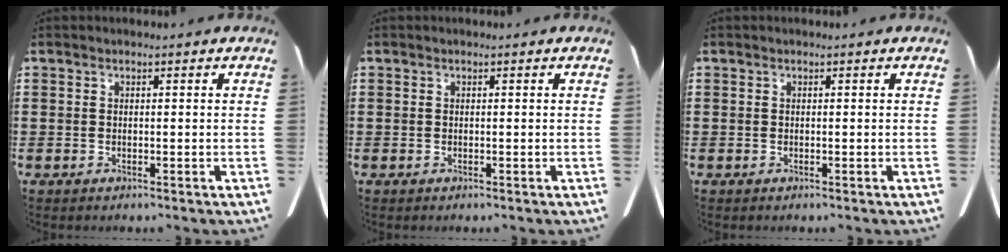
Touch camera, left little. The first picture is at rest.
{"total": 0.0}
{"total": 0.0}